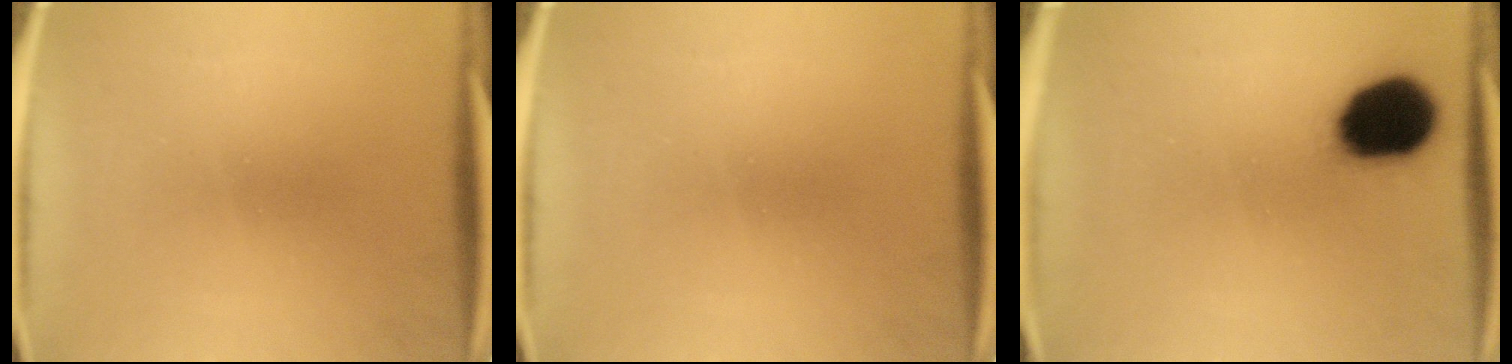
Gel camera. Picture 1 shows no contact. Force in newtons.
{"total": 0.0}
{"total": 15.2}